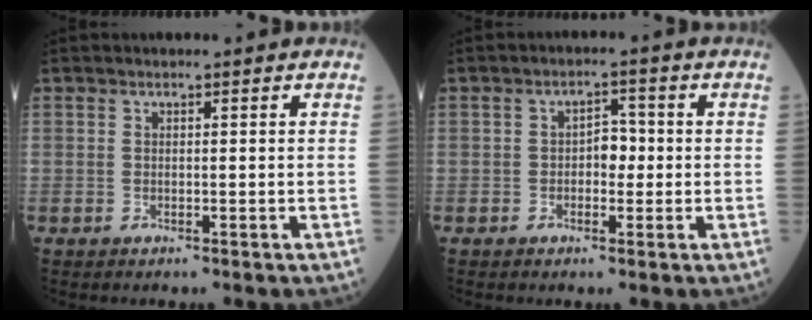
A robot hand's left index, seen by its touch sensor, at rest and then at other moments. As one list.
[{"total": 3.0, "force": [-0.2, 1.8, 2.4], "torque": [-0.032, 0.010, -0.008]}]